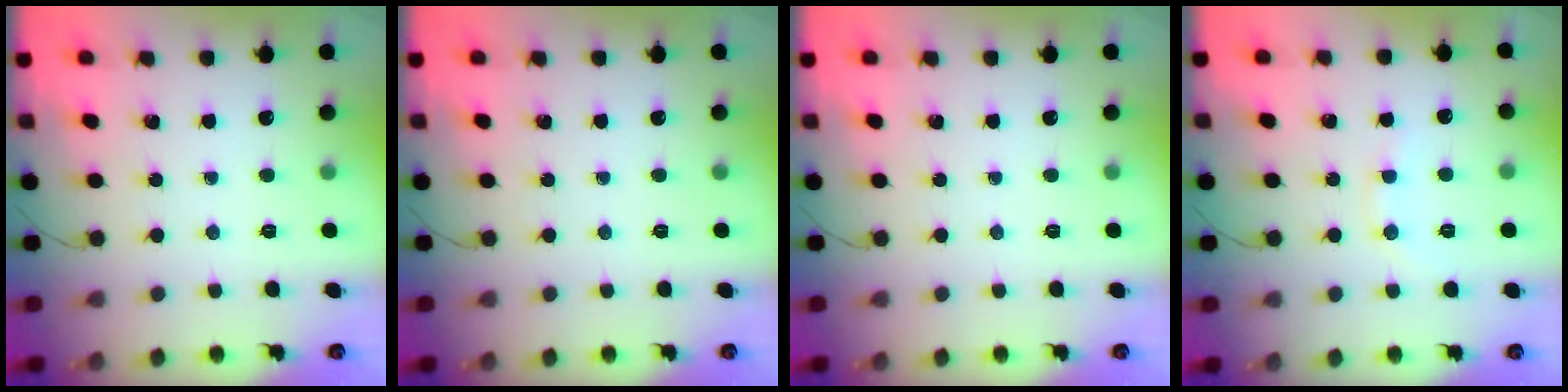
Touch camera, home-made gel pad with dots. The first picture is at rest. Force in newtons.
{"total": 0.0}
{"total": 0.0}
{"total": 7.7, "press": 7.6, "slide": 1.3}